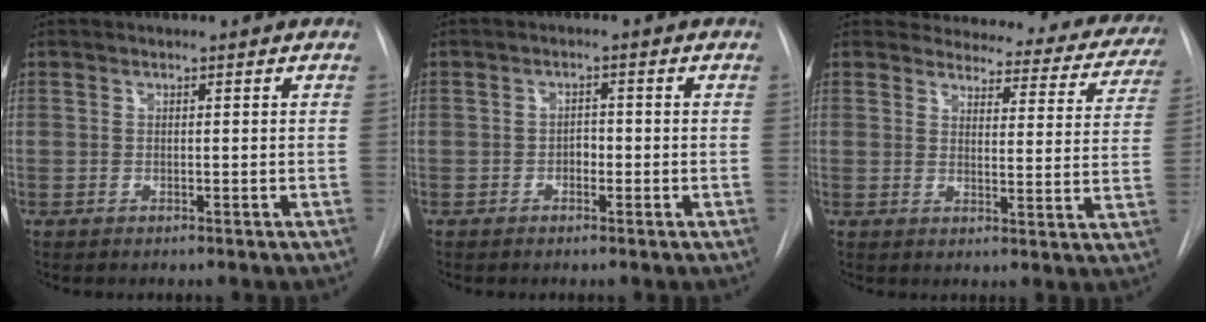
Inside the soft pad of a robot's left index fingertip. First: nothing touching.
{"total": 1.9, "force": [-1.5, 0.9, 0.9], "torque": [-0.009, -0.001, -0.024]}
{"total": 18.4, "force": [17.1, 5.6, 3.7], "torque": [-0.013, -0.070, 0.166]}